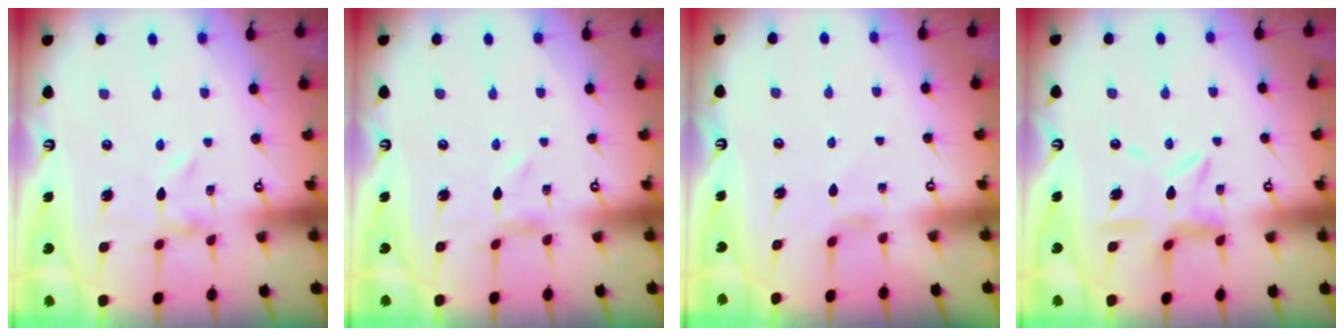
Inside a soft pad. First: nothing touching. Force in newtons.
{"total": 0.0}
{"total": 0.9, "press": 0.8, "slide": 0.3}
{"total": 10.8, "press": 10.8, "slide": 1.0}